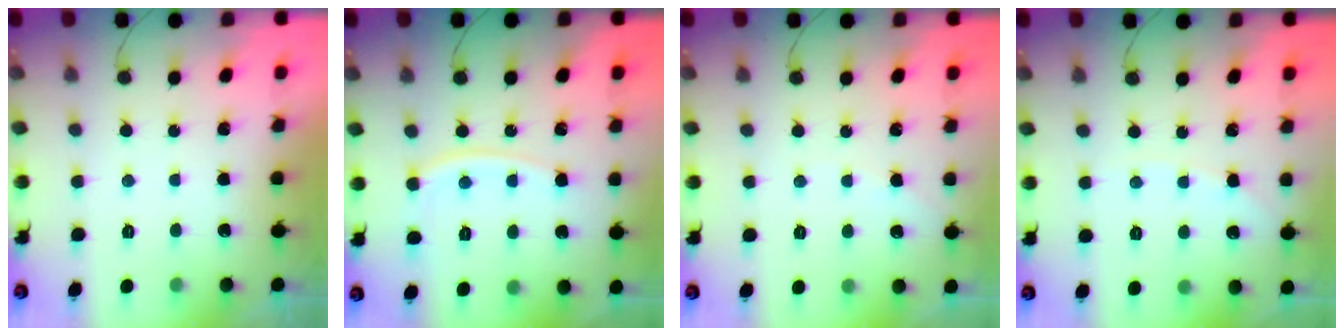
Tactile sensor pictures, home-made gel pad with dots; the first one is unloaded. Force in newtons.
{"total": 6.4, "press": 6.4, "slide": 0.8}
{"total": 2.3, "press": 2.3, "slide": 0.3}
{"total": 2.1, "press": 2.1, "slide": 0.3}